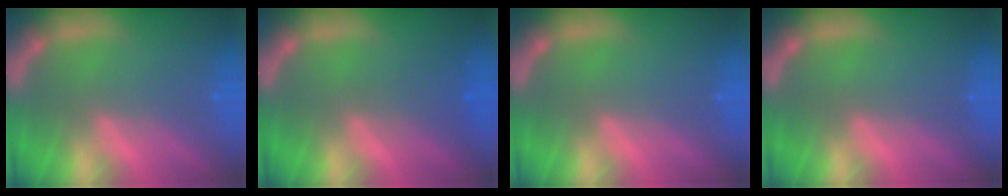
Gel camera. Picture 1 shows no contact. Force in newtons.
{"total": 2.0}
{"total": 0.0}
{"total": 0.0}